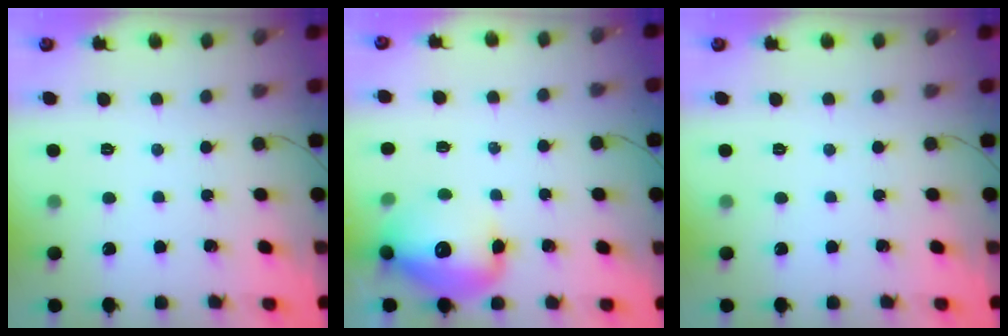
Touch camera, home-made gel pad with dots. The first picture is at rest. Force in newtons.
{"total": 15.0, "press": 14.4, "slide": 4.5}
{"total": 0.0}